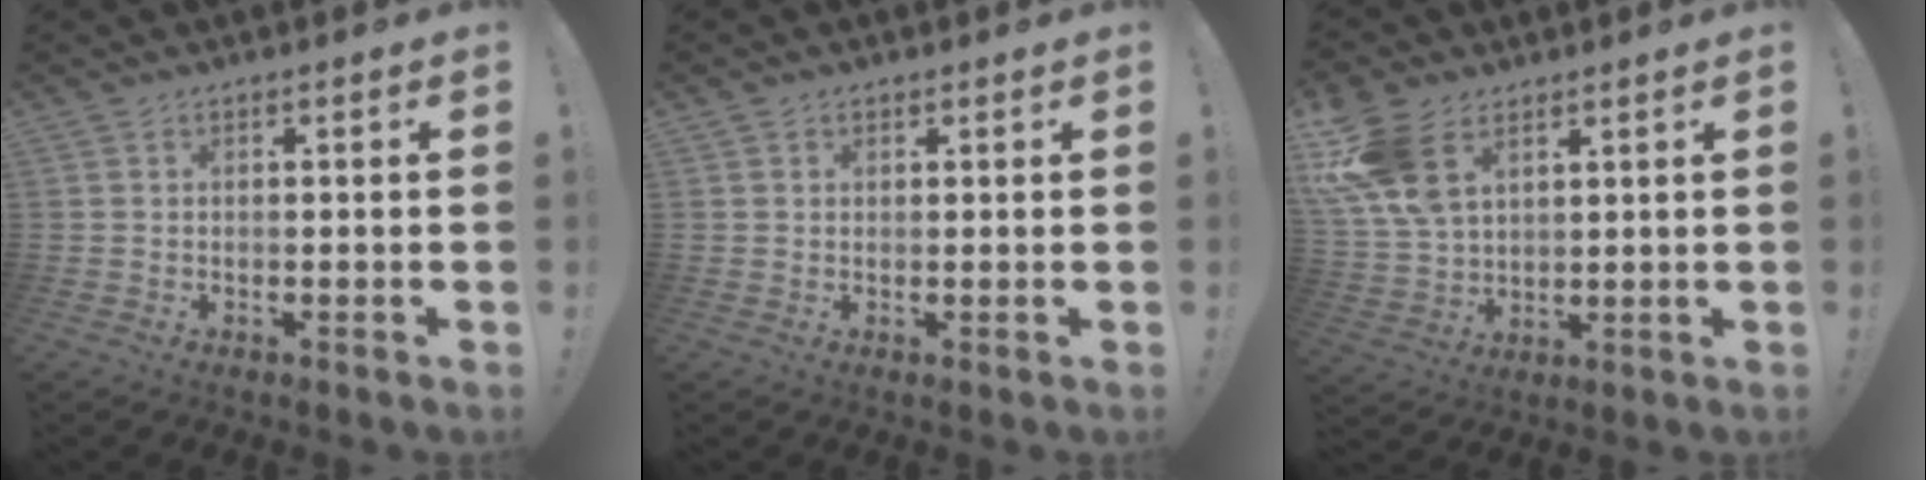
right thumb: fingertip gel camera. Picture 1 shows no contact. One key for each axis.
{"total": 1.0, "fx": 0.6, "fy": 0.8, "fz": 0.2, "tx": -0.004, "ty": 0.002, "tz": 0.012}
{"total": 13.5, "fx": 6.7, "fy": 8.2, "fz": 8.3, "tx": -0.165, "ty": -0.026, "tz": 0.131}